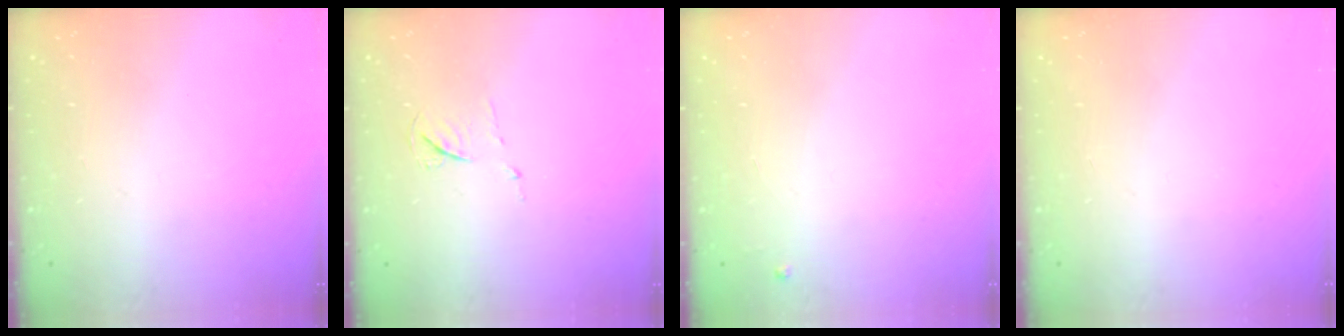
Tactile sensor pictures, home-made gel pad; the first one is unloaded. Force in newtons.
{"total": 5.6, "press": 5.6, "slide": 0.8}
{"total": 2.4, "press": 2.4, "slide": 0.4}
{"total": 0.0}